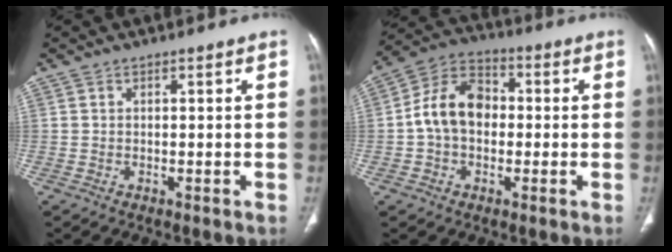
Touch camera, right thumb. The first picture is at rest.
{"total": 11.1, "force": [-0.3, 8.1, 7.6], "torque": [-0.123, 0.032, -0.018]}